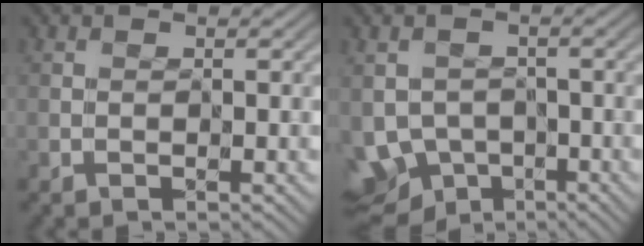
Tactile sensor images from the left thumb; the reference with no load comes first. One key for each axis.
{"total": 7.1, "fx": -4.3, "fy": 5.2, "fz": 2.1, "tx": -0.047, "ty": -0.016, "tz": -0.068}